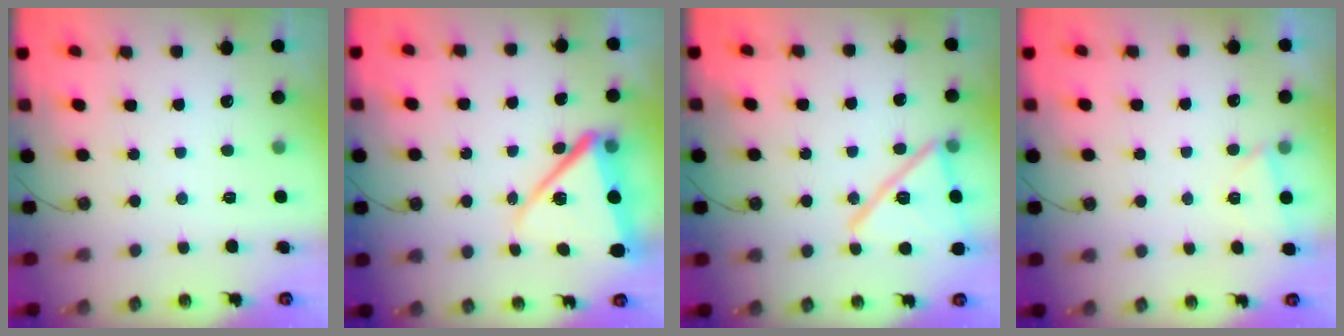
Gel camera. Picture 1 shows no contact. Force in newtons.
{"total": 14.3, "press": 14.2, "slide": 1.5}
{"total": 18.3, "press": 18.3, "slide": 1.8}
{"total": 1.9, "press": 1.8, "slide": 0.6}